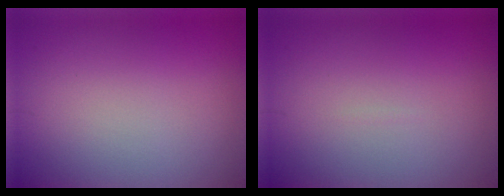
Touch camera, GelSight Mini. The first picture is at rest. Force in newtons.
{"total": 0.0}